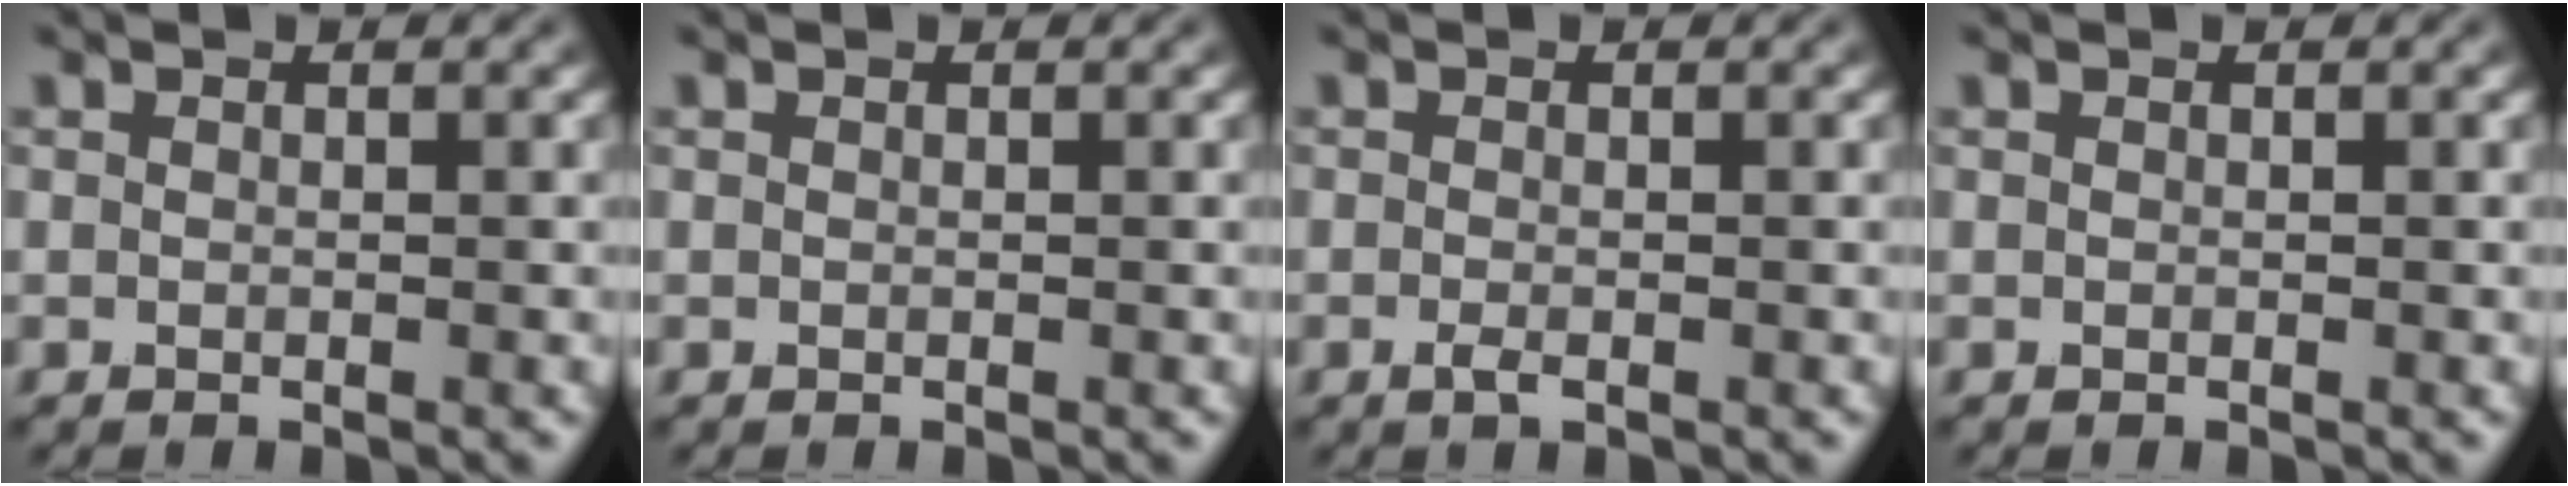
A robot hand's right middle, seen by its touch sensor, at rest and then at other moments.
{"total": 0.0}
{"total": 0.9, "force": [-0.4, 0.3, 0.8], "torque": [-0.016, -0.004, -0.009]}
{"total": 0.0}